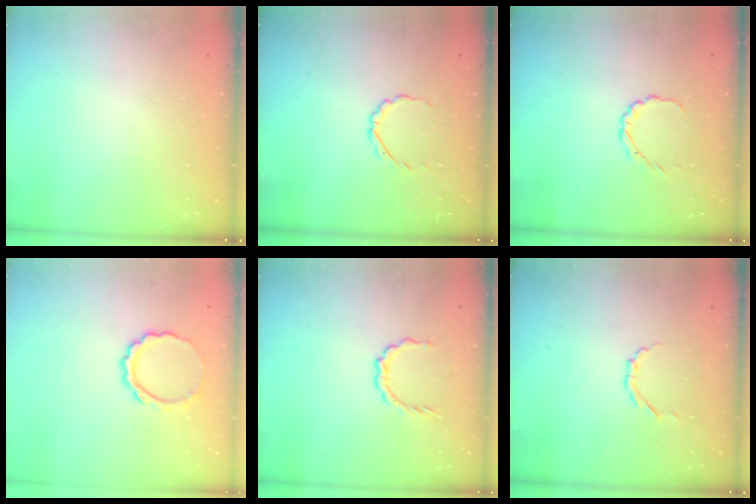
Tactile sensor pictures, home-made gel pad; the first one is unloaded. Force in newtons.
{"total": 2.0, "press": 1.8, "slide": 0.7}
{"total": 2.4, "press": 2.2, "slide": 0.9}
{"total": 7.6, "press": 7.6, "slide": 0.7}
{"total": 4.6, "press": 4.6, "slide": 0.5}
{"total": 2.6, "press": 2.5, "slide": 0.9}